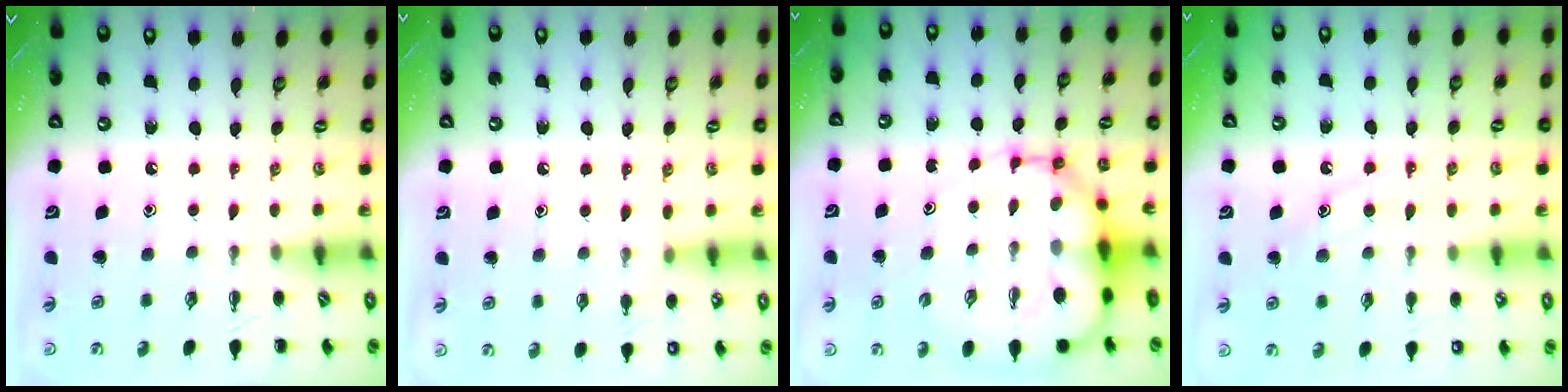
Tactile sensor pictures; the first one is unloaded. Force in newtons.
{"total": 7.0, "press": 6.9, "slide": 1.6}
{"total": 13.3, "press": 12.8, "slide": 3.7}
{"total": 10.9, "press": 10.8, "slide": 1.5}